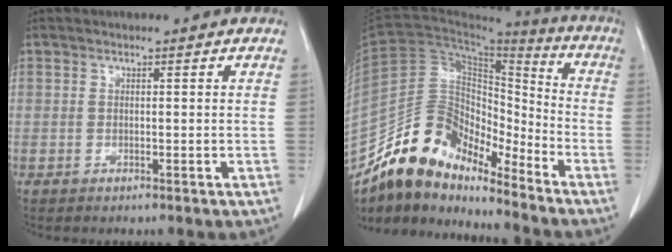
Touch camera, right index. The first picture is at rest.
{"total": 14.4, "force": [-12.2, 5.5, 5.1], "torque": [-0.077, 0.055, -0.223]}